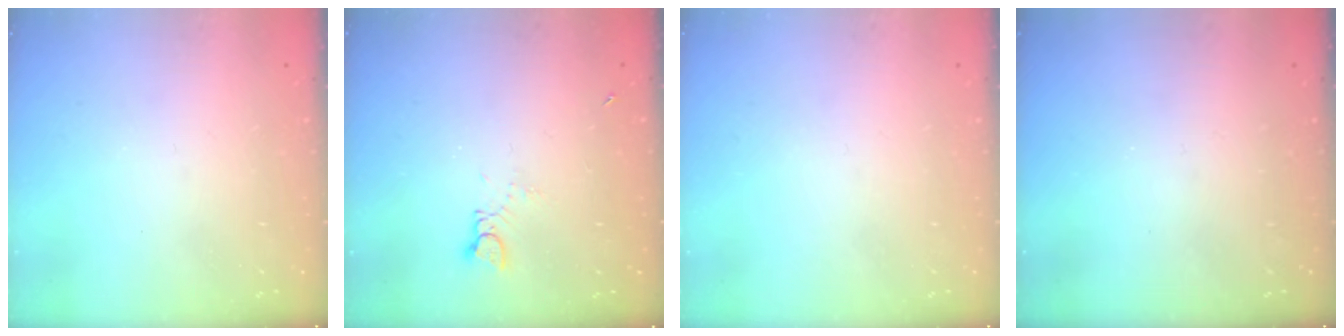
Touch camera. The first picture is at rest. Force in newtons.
{"total": 1.4, "press": 1.4, "slide": 0.2}
{"total": 0.0}
{"total": 0.0}